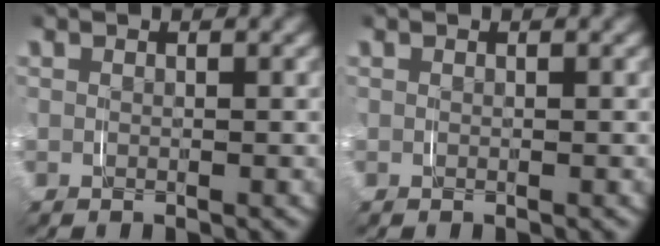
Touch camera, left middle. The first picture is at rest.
{"total": 0.0}